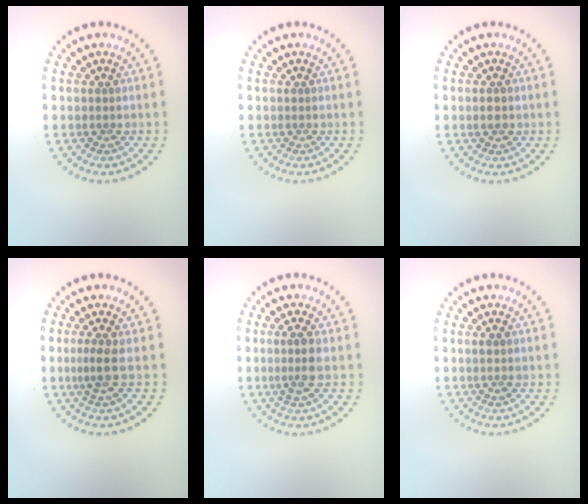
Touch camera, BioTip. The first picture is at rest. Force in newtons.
{"total": 0.0}
{"total": 1.2, "press": 1.2, "slide": 0.0}
{"total": 1.8, "press": 1.4, "slide": 1.3}
{"total": 2.2, "press": 2.1, "slide": 0.8}
{"total": 0.8, "press": 0.7, "slide": 0.3}